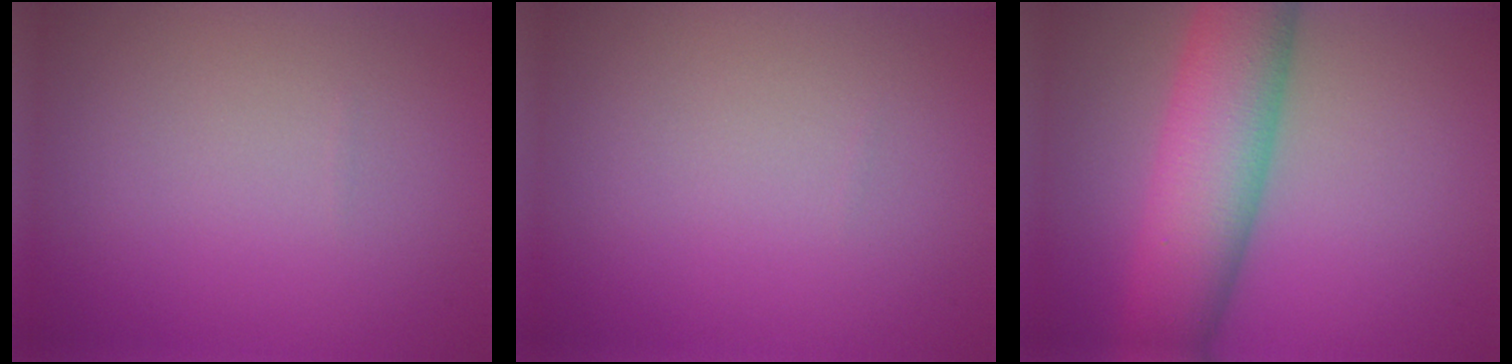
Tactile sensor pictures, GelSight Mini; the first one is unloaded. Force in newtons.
{"total": 0.0}
{"total": 9.4, "press": 9.4, "slide": 0.3}